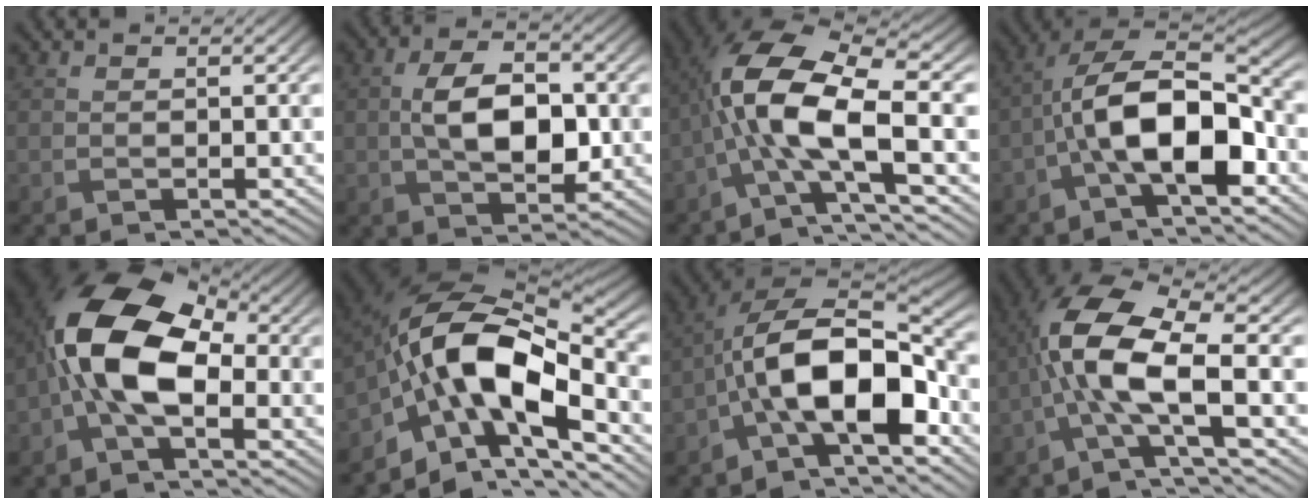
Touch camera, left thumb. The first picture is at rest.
{"total": 8.6, "force": [-0.4, 4.8, 7.2], "torque": [-0.141, 0.004, -0.011]}
{"total": 11.7, "force": [-2.2, 3.9, 10.8], "torque": [-0.225, 0.008, -0.052]}
{"total": 11.9, "force": [-3.5, 5.3, 10.1], "torque": [-0.186, 0.015, -0.069]}
{"total": 13.5, "force": [-1.0, 7.4, 11.3], "torque": [-0.235, 0.024, -0.041]}
{"total": 14.5, "force": [-4.3, 7.3, 11.7], "torque": [-0.203, 0.000, -0.095]}
{"total": 13.2, "force": [-3.9, 5.8, 11.2], "torque": [-0.197, 0.006, -0.080]}
{"total": 9.7, "force": [-1.6, 3.0, 9.1], "torque": [-0.196, 0.016, -0.039]}